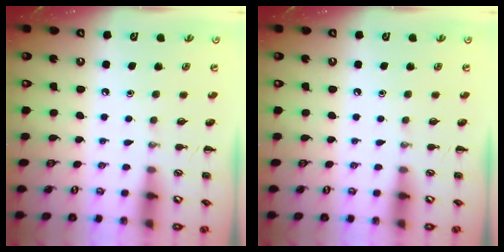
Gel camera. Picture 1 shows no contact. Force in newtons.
{"total": 0.0}